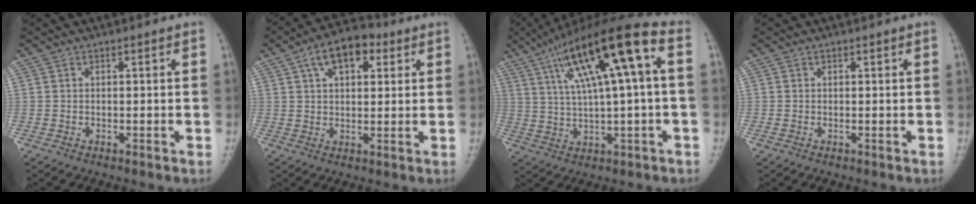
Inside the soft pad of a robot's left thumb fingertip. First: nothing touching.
{"total": 10.0, "force": [4.2, 5.6, 7.2], "torque": [-0.099, 0.008, 0.061]}
{"total": 18.0, "force": [5.0, 3.6, 16.9], "torque": [-0.285, 0.030, 0.084]}
{"total": 0.5, "force": [-0.2, 0.4, 0.1], "torque": [-0.001, 0.003, -0.005]}